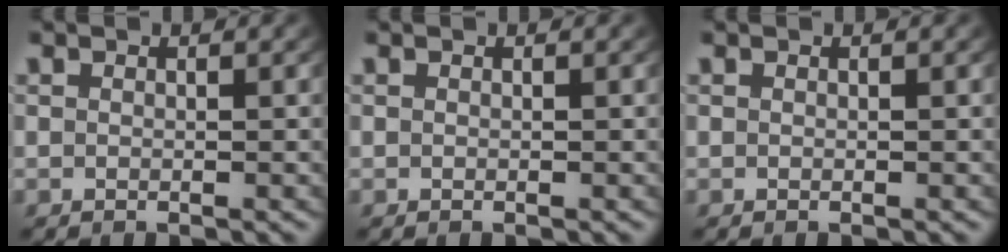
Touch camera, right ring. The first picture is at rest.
{"total": 0.0}
{"total": 0.0}